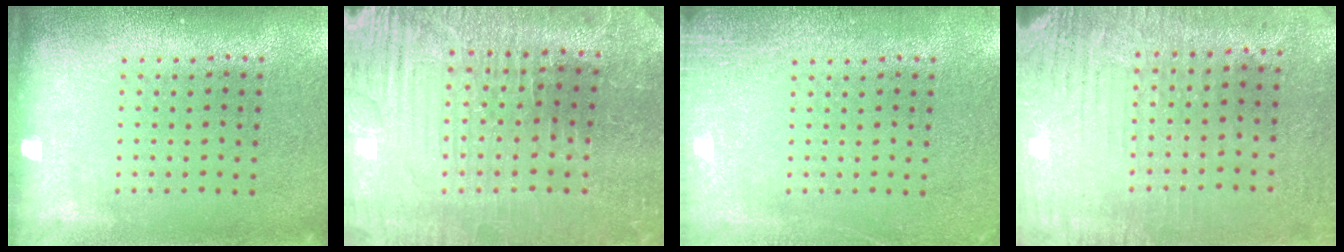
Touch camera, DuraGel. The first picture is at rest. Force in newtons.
{"total": 3.6, "press": 3.6, "slide": 0.4}
{"total": 2.5, "press": 2.4, "slide": 0.3}
{"total": 3.0, "press": 2.5, "slide": 1.6}